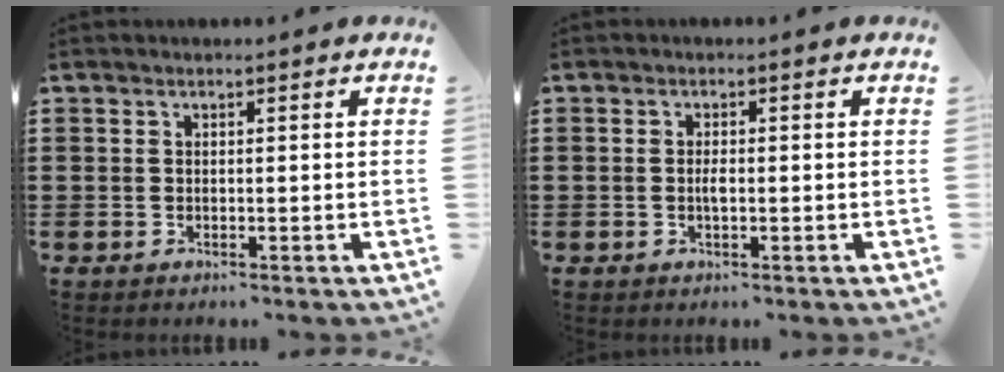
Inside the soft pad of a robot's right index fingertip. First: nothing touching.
{"total": 1.8, "force": [-0.2, 0.6, 1.7], "torque": [-0.031, 0.002, -0.005]}